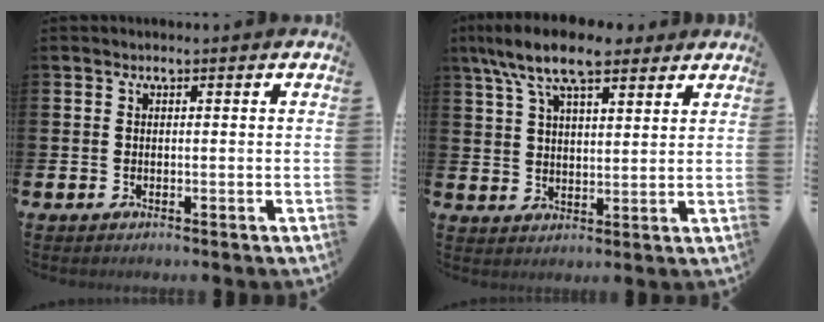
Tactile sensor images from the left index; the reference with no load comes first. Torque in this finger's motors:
{"motor_torque": [1.66, -0.48, 0.36, 0.21]}